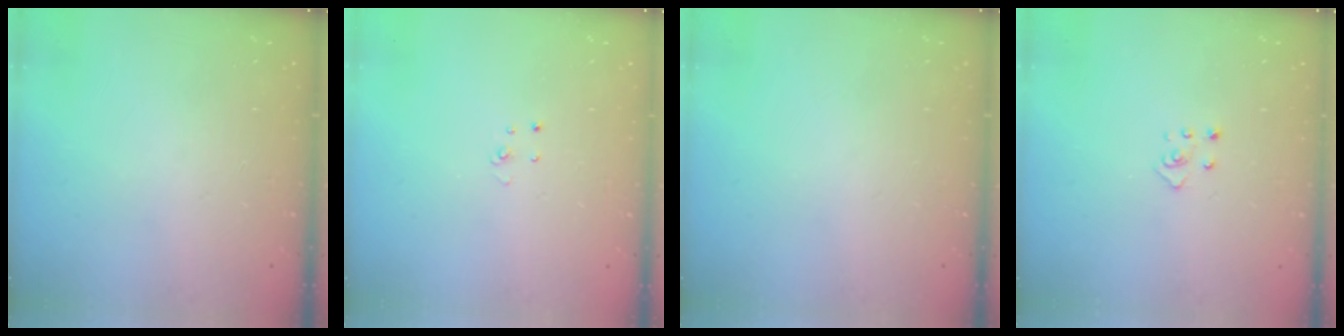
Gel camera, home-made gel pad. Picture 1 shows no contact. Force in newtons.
{"total": 2.7, "press": 2.7, "slide": 0.3}
{"total": 0.0}
{"total": 2.8, "press": 2.8, "slide": 0.3}